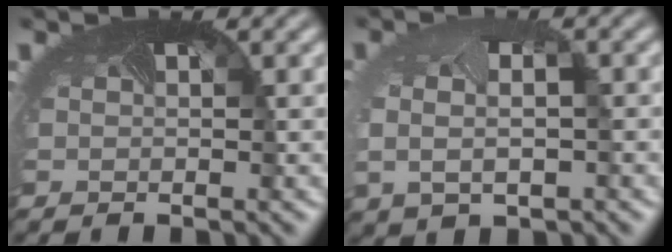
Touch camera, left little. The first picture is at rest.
{"total": 4.5, "force": [-0.3, 3.1, 3.2], "torque": [-0.063, -0.009, 0.013]}